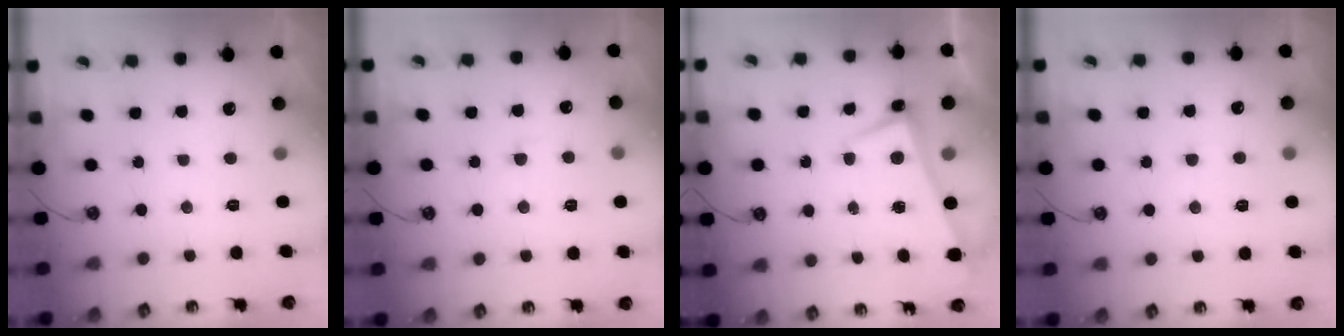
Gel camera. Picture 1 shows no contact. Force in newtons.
{"total": 4.2, "press": 4.2, "slide": 0.5}
{"total": 1.2, "press": 0.9, "slide": 0.9}
{"total": 1.9, "press": 1.8, "slide": 0.5}